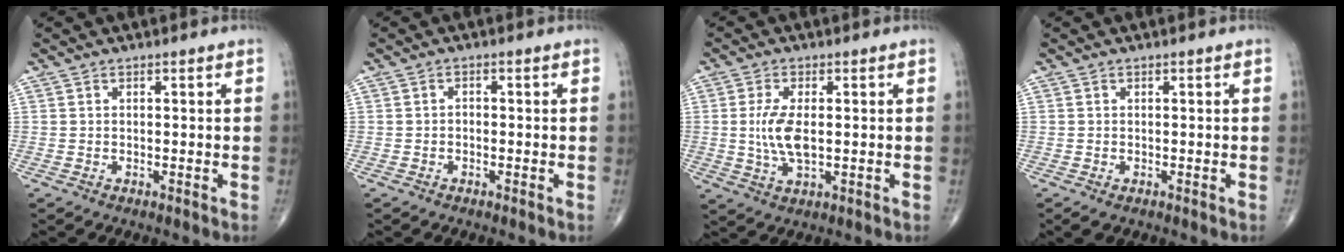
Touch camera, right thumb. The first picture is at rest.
{"total": 1.0, "force": [-0.4, 0.6, 0.6], "torque": [-0.004, 0.006, -0.010]}
{"total": 7.1, "force": [0.1, 3.2, 6.3], "torque": [-0.134, -0.006, 0.003]}
{"total": 1.5, "force": [-0.8, 0.9, 1.0], "torque": [-0.019, -0.004, -0.011]}